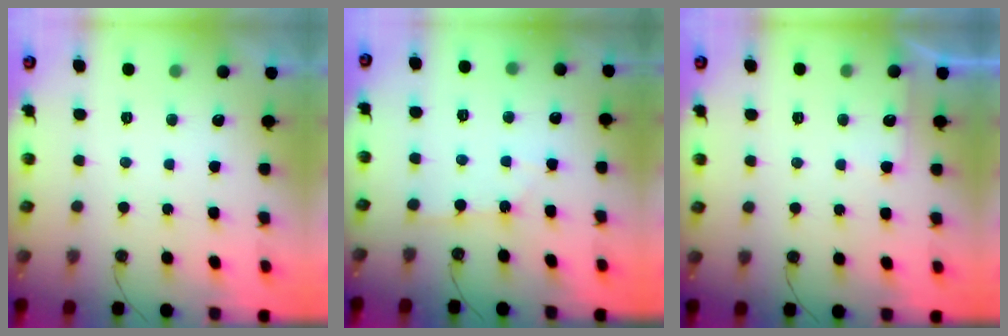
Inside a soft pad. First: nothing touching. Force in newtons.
{"total": 1.6, "press": 1.6, "slide": 0.3}
{"total": 3.9, "press": 3.9, "slide": 0.5}